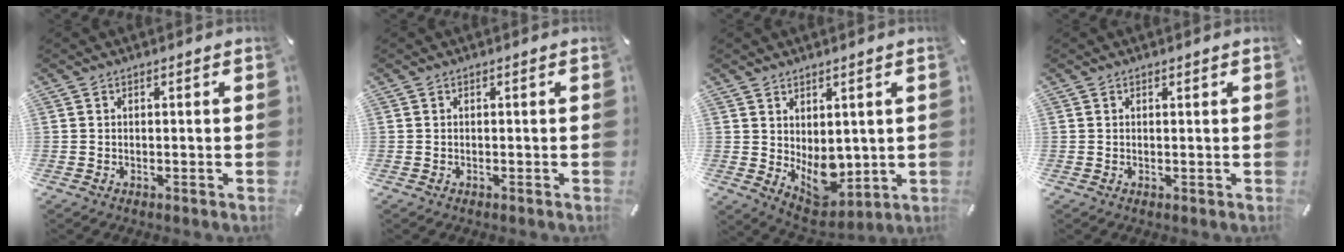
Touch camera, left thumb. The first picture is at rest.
{"total": 0.0}
{"total": 8.2, "force": [0.2, 6.4, 5.0], "torque": [-0.053, -0.013, 0.013]}
{"total": 0.5, "force": [0.4, 0.3, 0.1], "torque": [-0.003, -0.001, 0.008]}